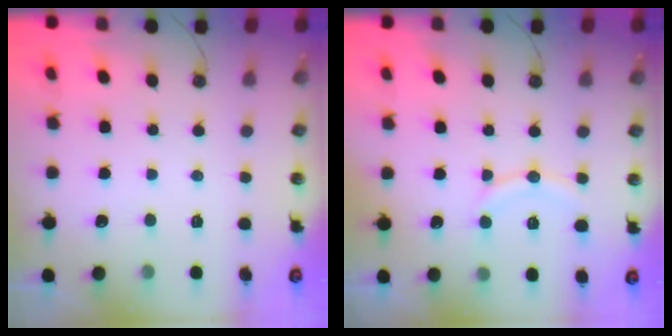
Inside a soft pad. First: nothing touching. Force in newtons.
{"total": 8.8, "press": 8.7, "slide": 0.8}